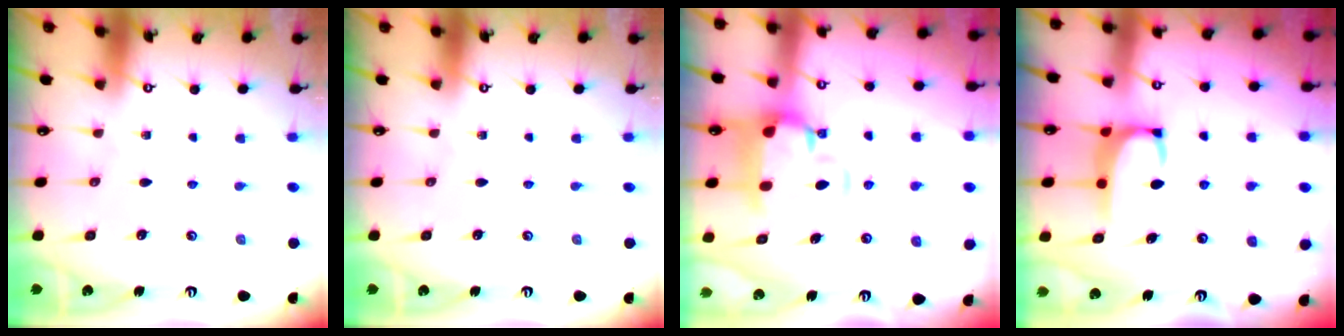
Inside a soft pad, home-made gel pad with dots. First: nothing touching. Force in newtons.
{"total": 0.0}
{"total": 2.7, "press": 1.9, "slide": 1.9}
{"total": 1.9, "press": 1.9, "slide": 0.3}